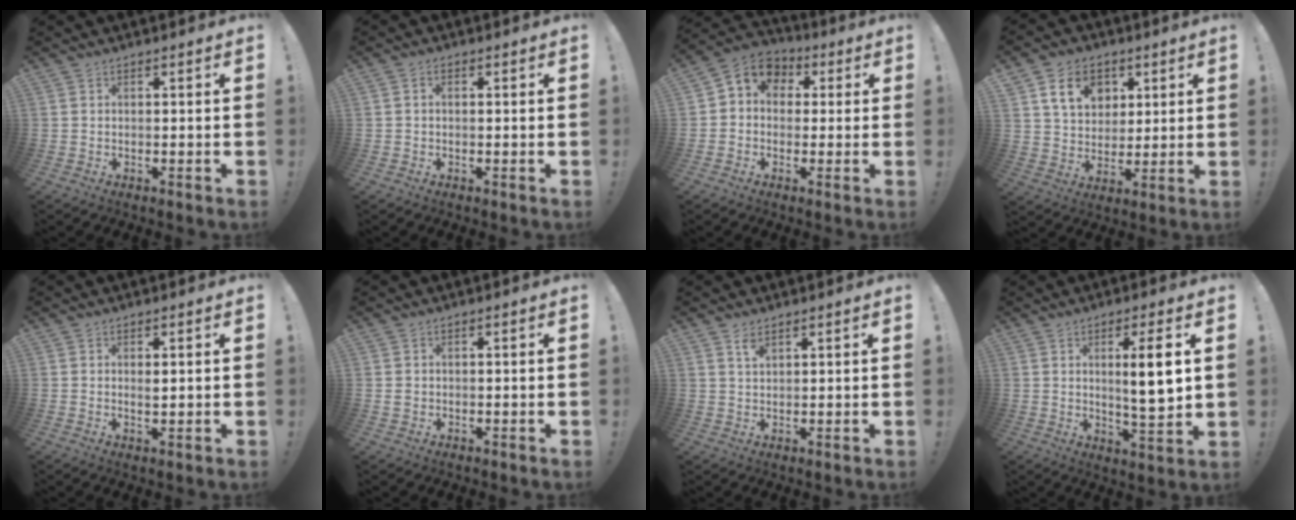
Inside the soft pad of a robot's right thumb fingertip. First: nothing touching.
{"total": 1.1, "force": [-0.3, 0.7, 0.8], "torque": [-0.016, 0.005, -0.006]}
{"total": 7.3, "force": [1.3, 6.4, 3.3], "torque": [-0.050, 0.001, 0.031]}
{"total": 12.9, "force": [5.8, 9.9, 5.9], "torque": [-0.080, -0.018, 0.111]}
{"total": 1.2, "force": [0.5, 0.4, 1.0], "torque": [-0.005, -0.006, 0.005]}
{"total": 1.2, "force": [0.3, 1.1, 0.5], "torque": [-0.001, 0.001, 0.004]}
{"total": 3.0, "force": [2.0, 1.3, 1.8], "torque": [-0.026, -0.012, 0.034]}
{"total": 9.8, "force": [2.2, 1.4, 9.5], "torque": [-0.145, -0.009, 0.028]}